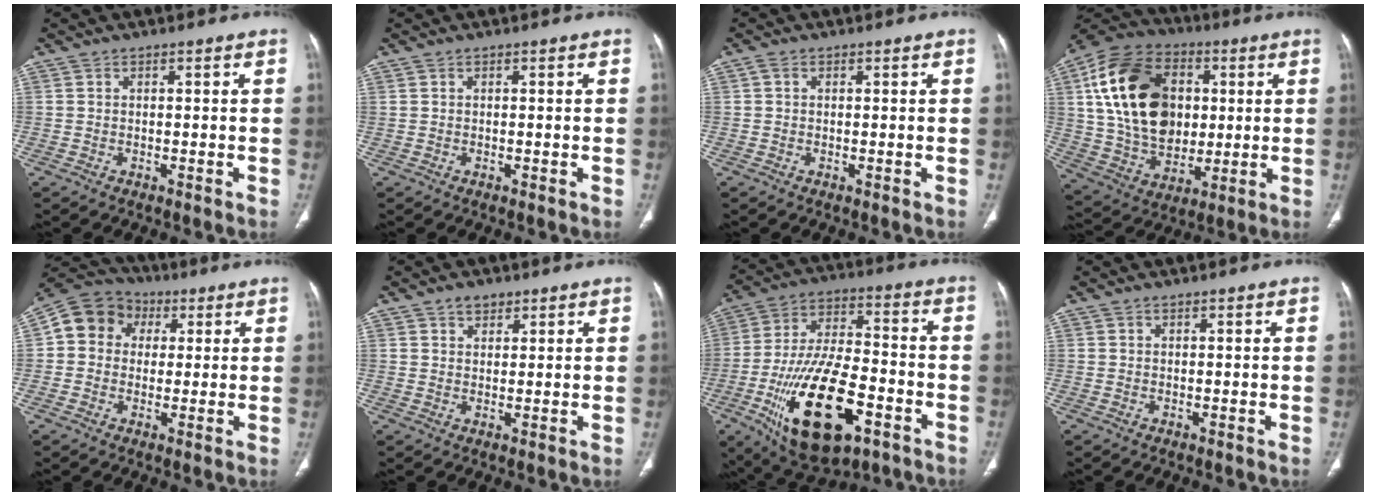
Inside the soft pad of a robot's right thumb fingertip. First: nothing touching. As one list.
[{"total": 0.0}, {"total": 0.9, "force": [0.2, 0.6, 0.6], "torque": [-0.012, 0.005, 0.003]}, {"total": 23.5, "force": [4.4, 16.6, 16.0], "torque": [-0.277, 0.002, 0.082]}, {"total": 10.0, "force": [2.1, 8.7, 4.4], "torque": [-0.057, 0.018, 0.020]}, {"total": 2.8, "force": [1.8, 1.8, 1.2], "torque": [-0.005, -0.010, 0.028]}, {"total": 23.6, "force": [-9.7, 10.8, 18.6], "torque": [-0.344, 0.038, -0.149]}, {"total": 0.0}]